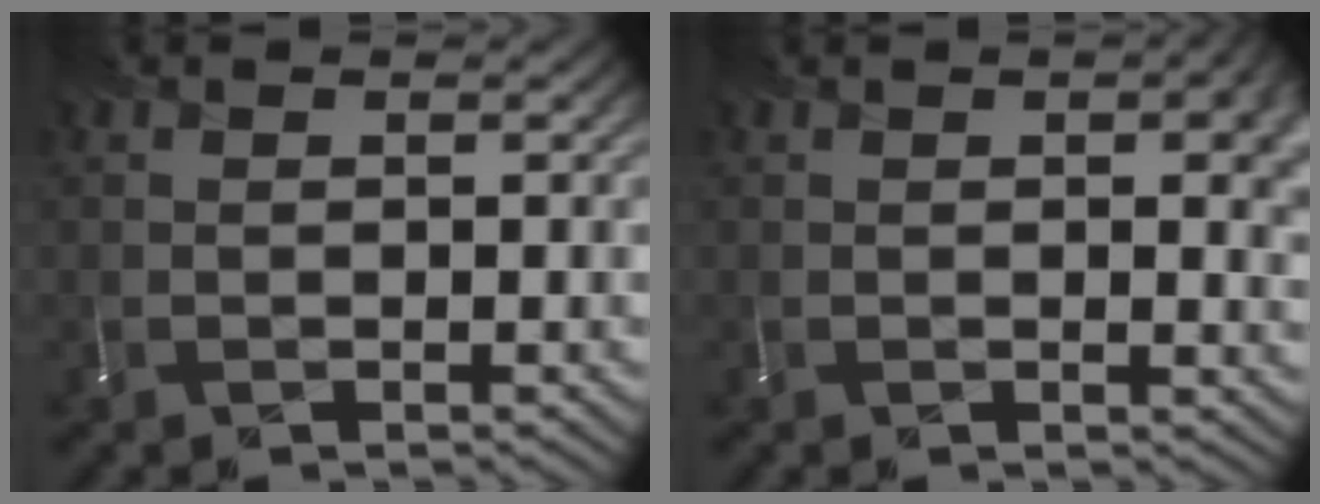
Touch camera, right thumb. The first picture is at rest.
{"total": 4.7, "force": [1.3, 1.9, 4.1], "torque": [-0.051, 0.000, 0.025]}